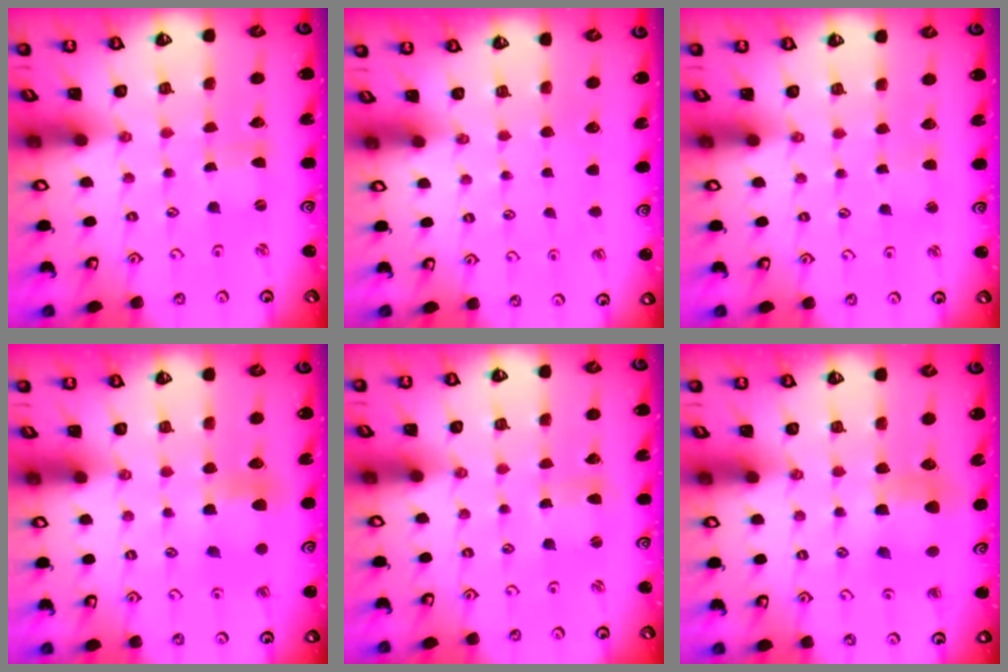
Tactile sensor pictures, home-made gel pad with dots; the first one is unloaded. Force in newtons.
{"total": 0.0}
{"total": 1.2, "press": 1.2, "slide": 0.2}
{"total": 5.7, "press": 5.7, "slide": 0.6}
{"total": 1.5, "press": 1.4, "slide": 0.2}
{"total": 6.6, "press": 6.5, "slide": 0.6}